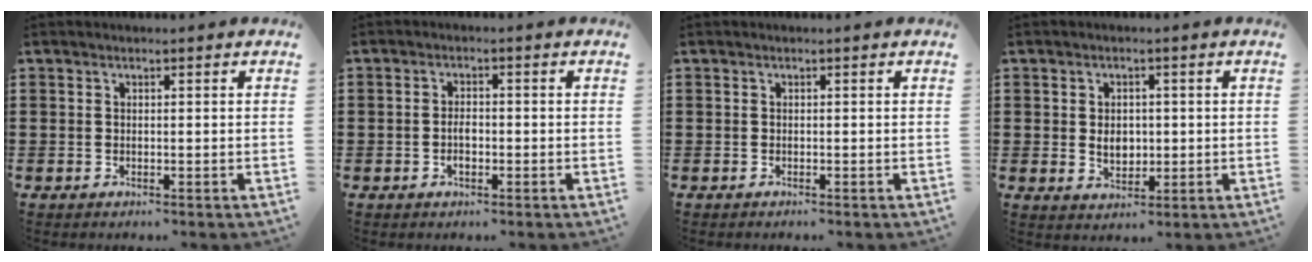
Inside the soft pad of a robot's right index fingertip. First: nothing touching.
{"total": 2.4, "force": [-0.7, 1.0, 2.1], "torque": [-0.049, -0.004, -0.014]}
{"total": 0.0}
{"total": 3.4, "force": [0.0, 2.4, 2.4], "torque": [-0.045, 0.003, -0.003]}